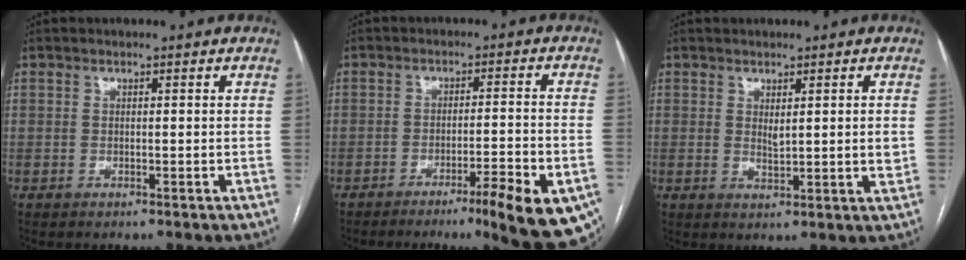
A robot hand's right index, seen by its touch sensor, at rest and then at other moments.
{"total": 14.1, "force": [-8.8, 1.1, 11.0], "torque": [-0.077, 0.006, -0.124]}
{"total": 3.7, "force": [0.8, 0.7, 3.5], "torque": [-0.053, -0.009, 0.015]}